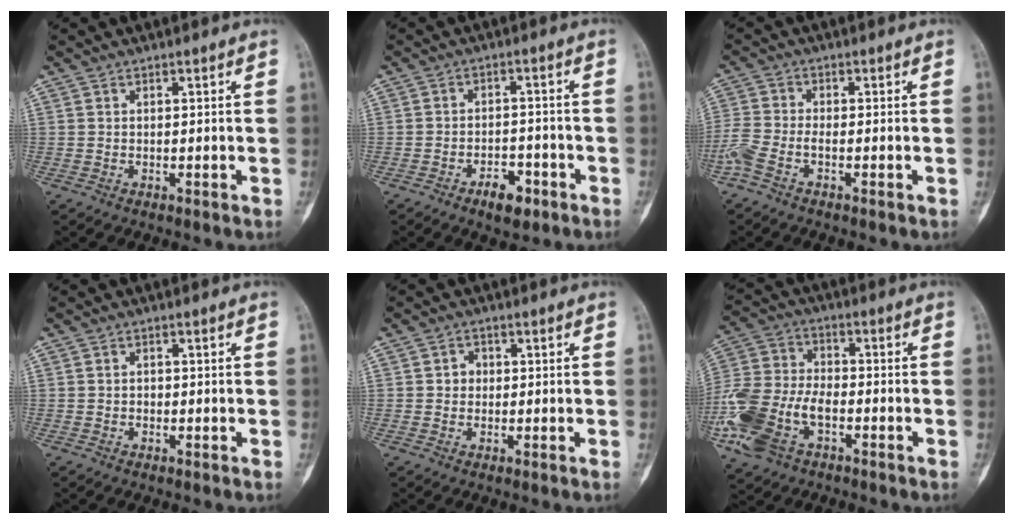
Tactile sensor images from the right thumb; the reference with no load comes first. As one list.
[{"total": 5.1, "force": [-3.1, 2.8, 3.0], "torque": [-0.033, 0.021, -0.046]}, {"total": 5.3, "force": [-3.1, 2.0, 3.8], "torque": [-0.107, 0.012, -0.065]}, {"total": 0.9, "force": [-0.2, 0.8, 0.4], "torque": [-0.003, 0.003, -0.005]}, {"total": 2.3, "force": [0.1, 2.1, 0.9], "torque": [0.000, 0.007, -0.001]}, {"total": 16.7, "force": [-6.4, 10.0, 11.7], "torque": [-0.265, 0.020, -0.122]}]